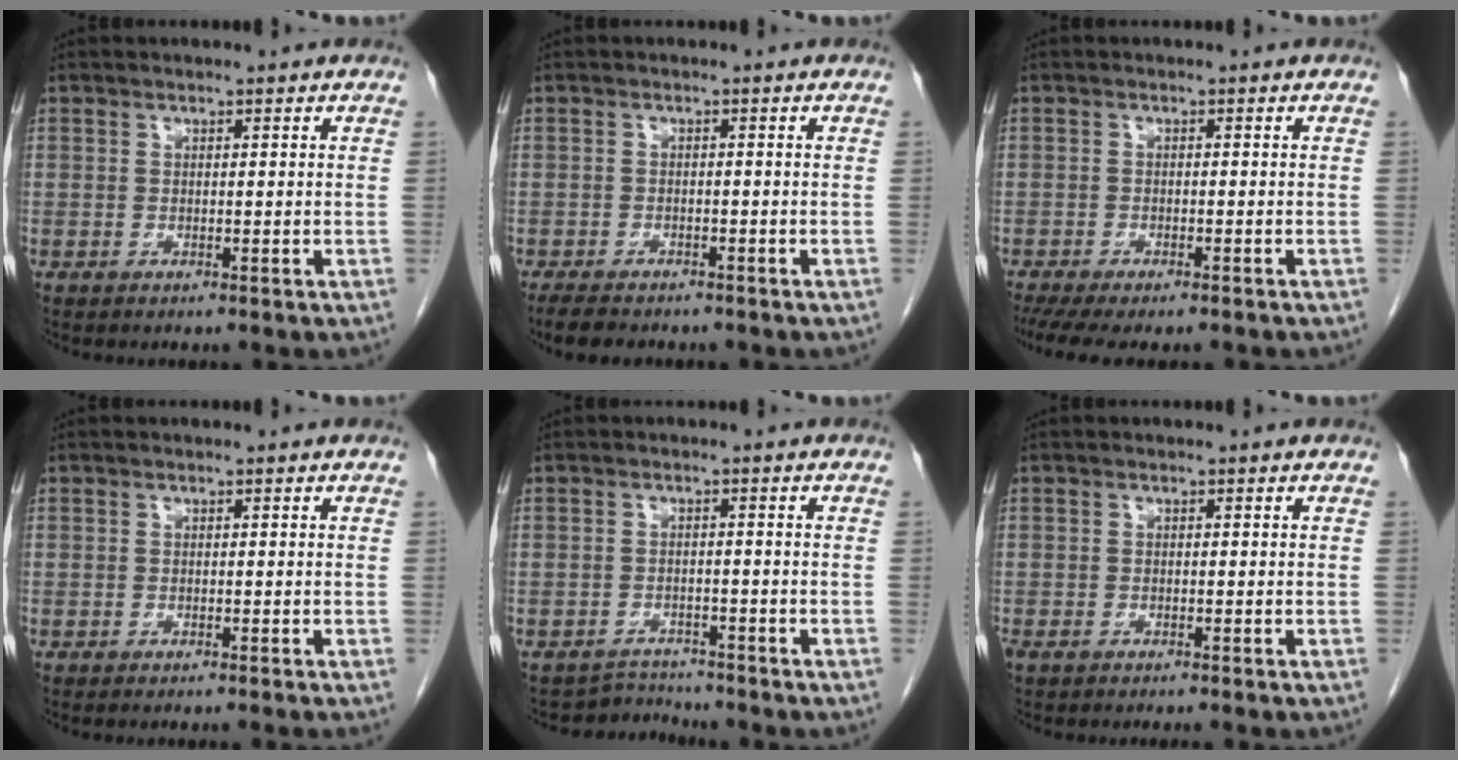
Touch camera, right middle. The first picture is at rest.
{"total": 5.0, "force": [-4.2, 1.6, 2.2], "torque": [-0.036, -0.010, -0.062]}
{"total": 10.2, "force": [-8.4, 2.7, 5.2], "torque": [-0.085, -0.009, -0.118]}
{"total": 1.8, "force": [-1.6, -0.4, 0.8], "torque": [-0.003, 0.005, -0.021]}
{"total": 3.0, "force": [-2.6, 0.1, -1.5], "torque": [0.031, 0.000, -0.040]}
{"total": 2.7, "force": [-2.3, 0.6, 1.3], "torque": [-0.022, -0.007, -0.029]}